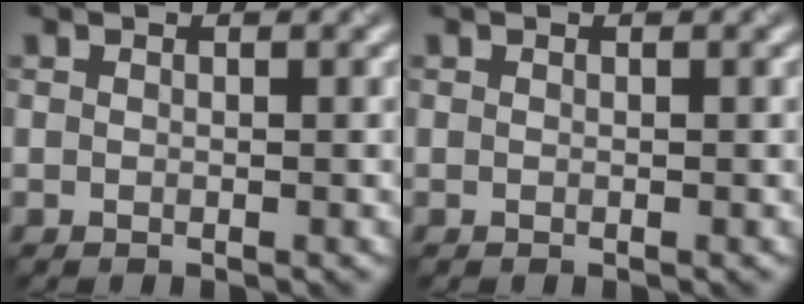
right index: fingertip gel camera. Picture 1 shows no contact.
{"total": 0.0}